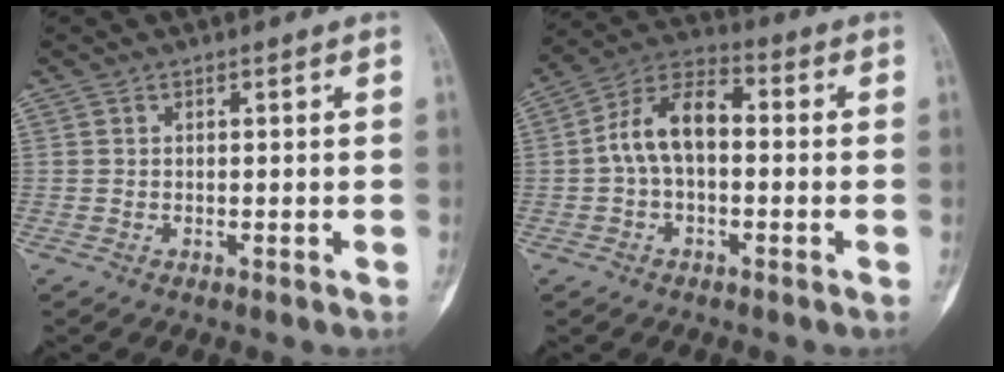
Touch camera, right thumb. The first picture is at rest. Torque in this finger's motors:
{"motor_torque": [0.13, 0.14, 0.53, -0.46, 0.08]}